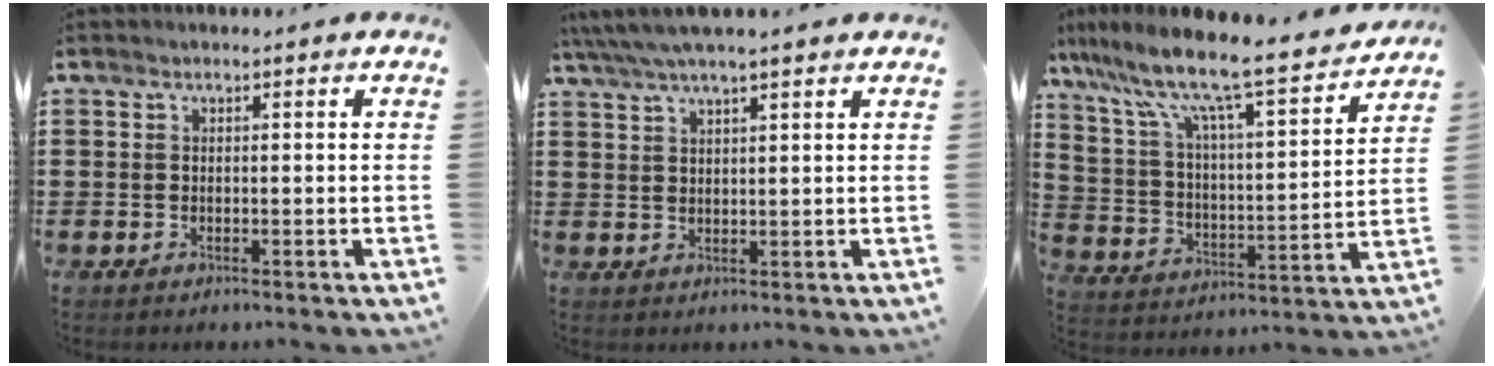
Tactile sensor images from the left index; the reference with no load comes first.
{"total": 3.7, "force": [3.0, 0.1, 2.1], "torque": [-0.048, -0.004, 0.054]}
{"total": 9.7, "force": [8.1, 0.5, 5.2], "torque": [-0.133, -0.062, 0.130]}